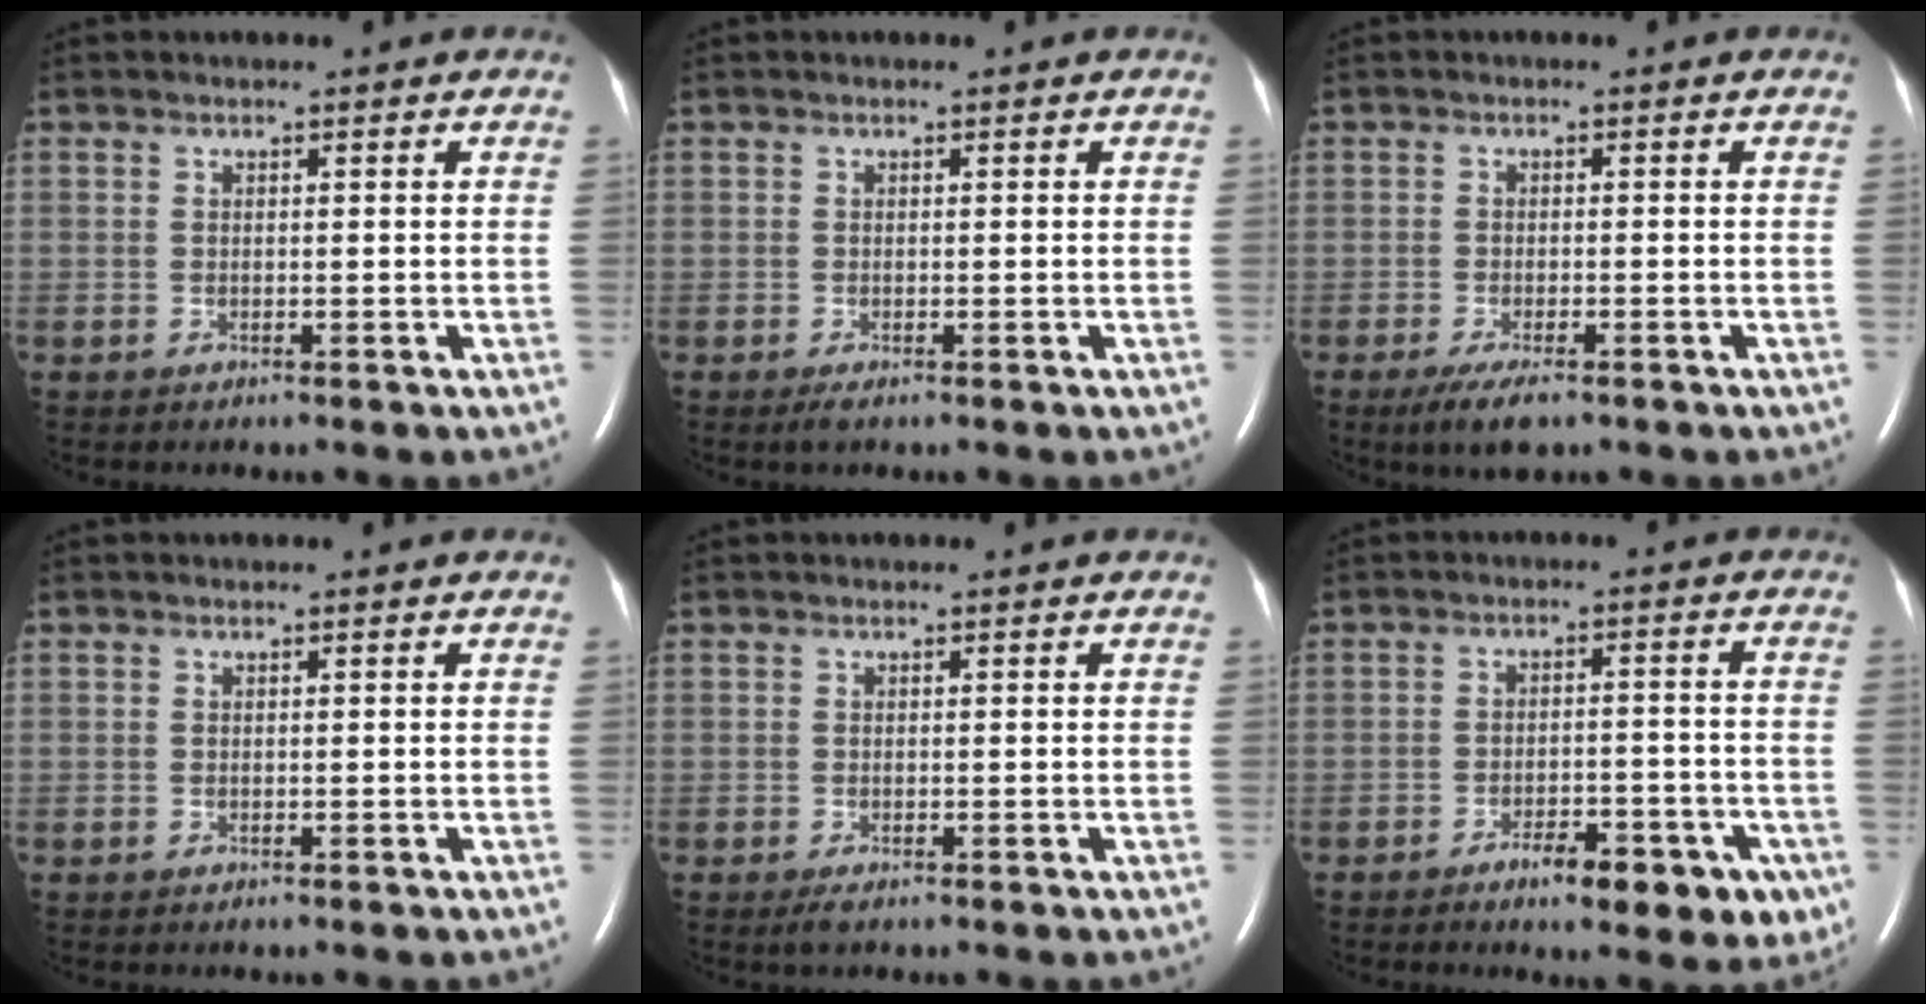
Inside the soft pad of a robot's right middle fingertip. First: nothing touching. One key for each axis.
{"total": 0.9, "fx": -0.6, "fy": 0.1, "fz": 0.7, "tx": -0.016, "ty": -0.004, "tz": -0.009}
{"total": 4.5, "fx": -2.9, "fy": 1.1, "fz": 3.3, "tx": -0.065, "ty": -0.010, "tz": -0.046}
{"total": 0.0}
{"total": 1.2, "fx": -0.7, "fy": 0.3, "fz": 0.9, "tx": -0.021, "ty": -0.004, "tz": -0.011}
{"total": 9.4, "fx": -5.5, "fy": 3.3, "fz": 6.9, "tx": -0.079, "ty": 0.006, "tz": -0.073}